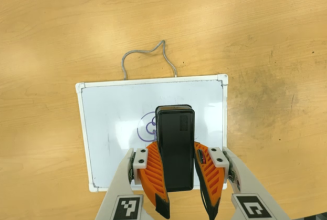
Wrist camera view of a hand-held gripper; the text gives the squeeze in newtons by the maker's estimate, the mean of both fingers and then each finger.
{"total": 8.6, "left": 7.3, "right": 10.0}